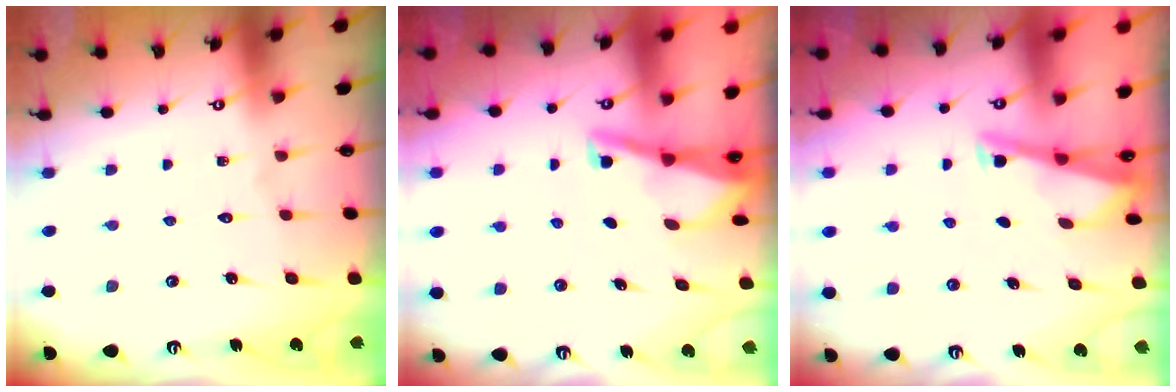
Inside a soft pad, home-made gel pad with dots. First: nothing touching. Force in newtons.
{"total": 3.3, "press": 3.3, "slide": 0.6}
{"total": 3.0, "press": 3.0, "slide": 0.3}